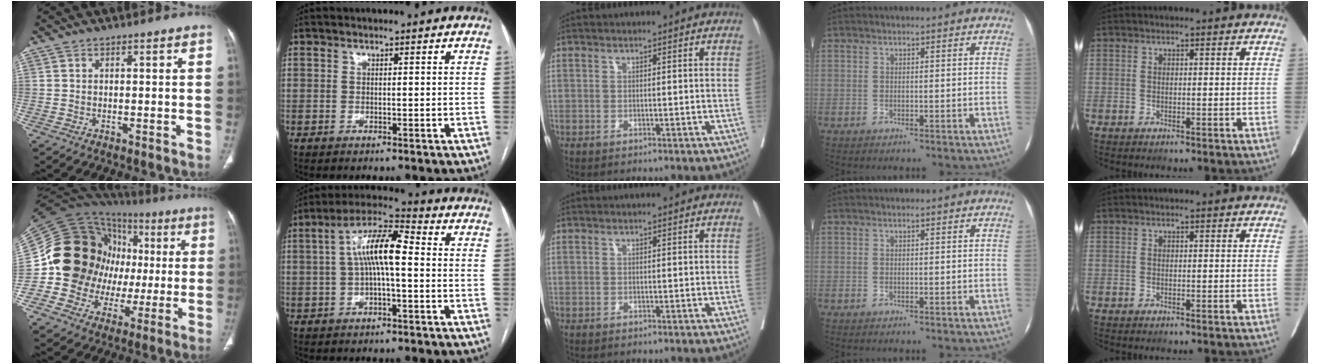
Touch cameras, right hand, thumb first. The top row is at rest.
{"thumb": {"total": 24.8, "force": [1.1, 20.9, 13.3], "torque": [-0.168, 0.064, 0.031]}, "index": {"total": 9.4, "force": [0.3, 2.2, 9.1], "torque": [-0.171, 0.032, 0.001]}}